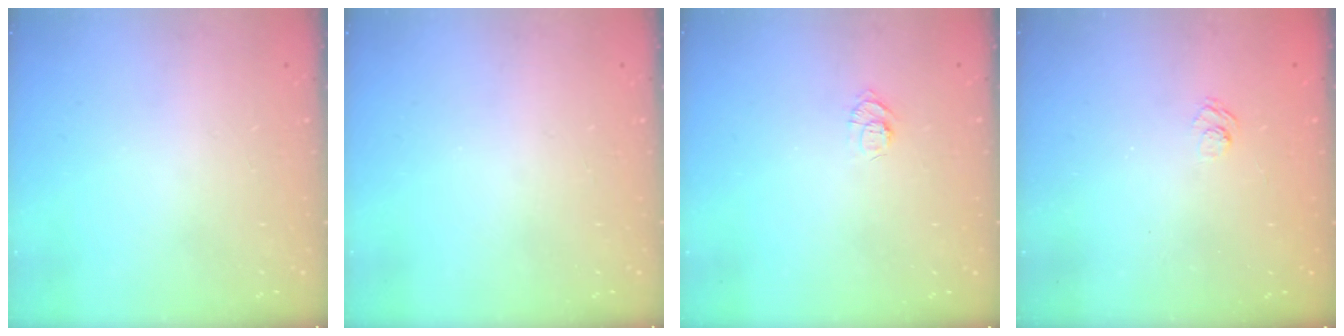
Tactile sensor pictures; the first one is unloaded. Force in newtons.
{"total": 0.0}
{"total": 4.7, "press": 4.7, "slide": 0.5}
{"total": 2.4, "press": 2.0, "slide": 1.3}